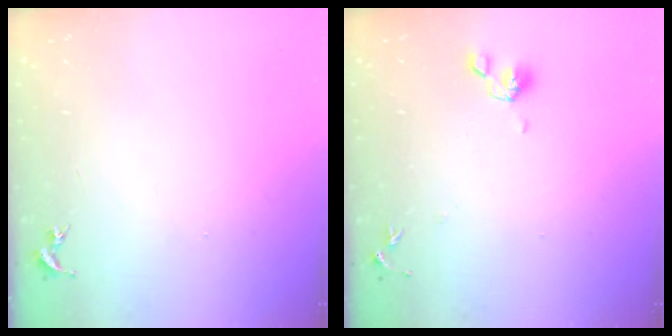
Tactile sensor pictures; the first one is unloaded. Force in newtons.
{"total": 7.1, "press": 6.8, "slide": 1.8}